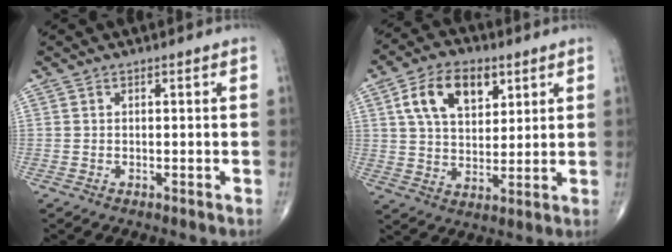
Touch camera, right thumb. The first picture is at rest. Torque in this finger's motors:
{"motor_torque": [0.09, 0.45, 0.24, -0.03, 0.28]}